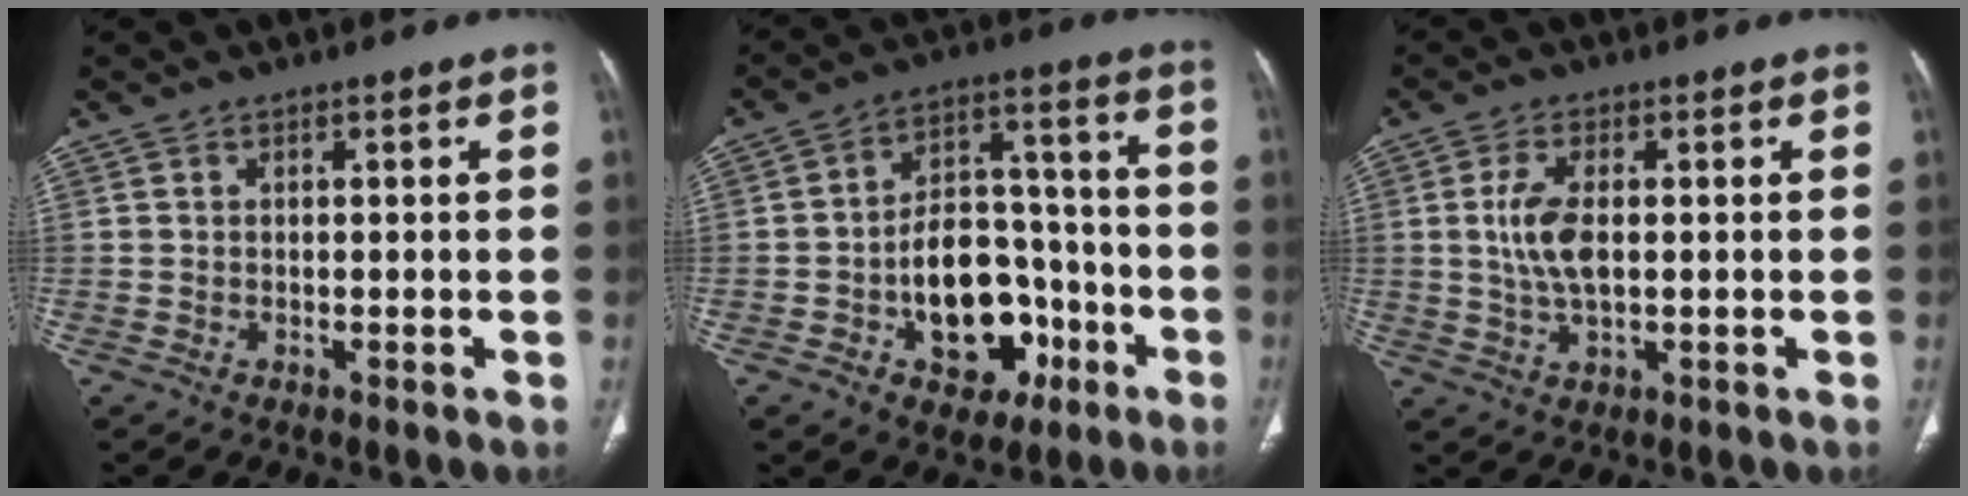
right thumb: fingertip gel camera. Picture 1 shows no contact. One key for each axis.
{"total": 16.1, "fx": -5.7, "fy": 10.7, "fz": 10.5, "tx": -0.114, "ty": 0.056, "tz": -0.080}
{"total": 6.7, "fx": 0.5, "fy": 3.2, "fz": 5.9, "tx": -0.128, "ty": -0.001, "tz": 0.009}